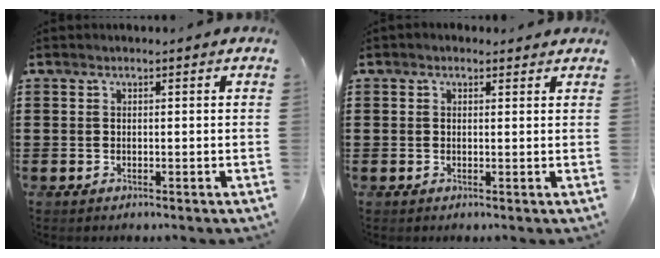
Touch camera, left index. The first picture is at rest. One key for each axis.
{"total": 0.8, "fx": 0.6, "fy": 0.6, "fz": 0.2, "tx": -0.005, "ty": 0.006, "tz": 0.010}